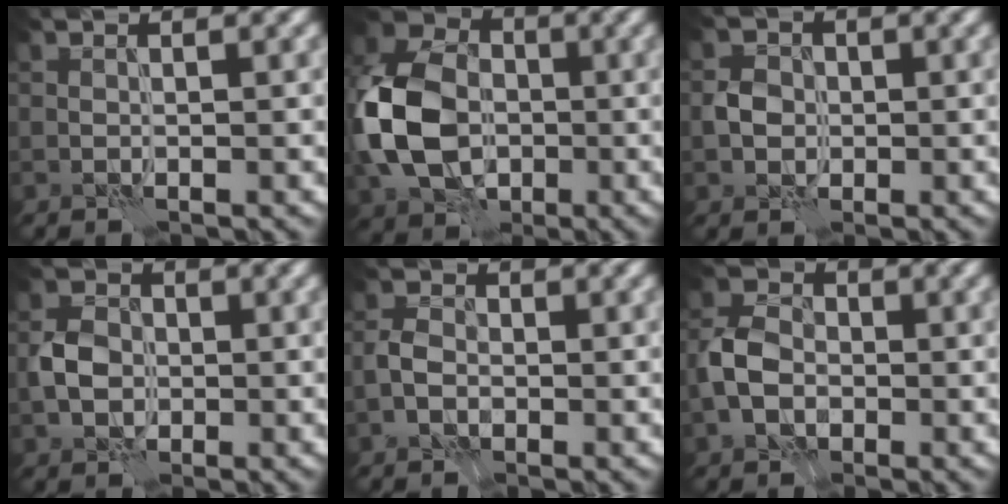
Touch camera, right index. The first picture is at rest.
{"total": 11.5, "force": [-1.7, 8.3, 7.7], "torque": [-0.188, 0.001, -0.048]}
{"total": 2.2, "force": [-0.3, 1.9, 1.0], "torque": [-0.014, 0.001, -0.011]}
{"total": 3.4, "force": [-0.6, 2.8, 2.0], "torque": [-0.037, 0.004, -0.016]}
{"total": 2.5, "force": [-1.0, 1.8, 1.4], "torque": [-0.025, 0.005, -0.026]}
{"total": 4.7, "force": [-1.4, 3.4, 2.8], "torque": [-0.062, 0.004, -0.035]}